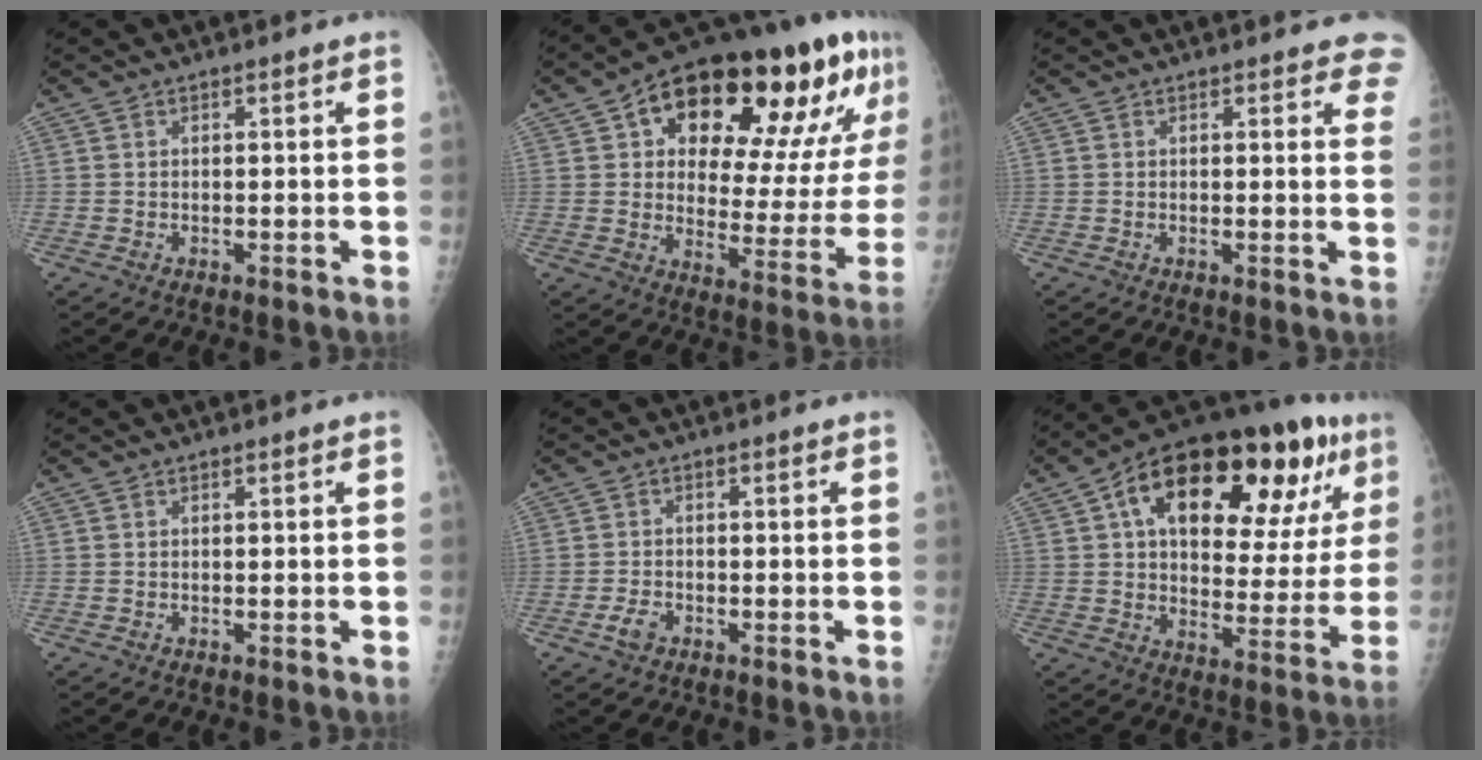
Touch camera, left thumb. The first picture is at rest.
{"total": 29.4, "force": [14.5, 12.6, 22.3], "torque": [-0.282, -0.003, 0.216]}
{"total": 4.7, "force": [3.9, 1.8, 1.8], "torque": [0.013, -0.016, 0.026]}
{"total": 0.0}
{"total": 2.8, "force": [-1.5, 1.8, 1.6], "torque": [-0.029, 0.006, -0.028]}
{"total": 30.5, "force": [13.4, 14.1, 23.5], "torque": [-0.316, 0.020, 0.201]}